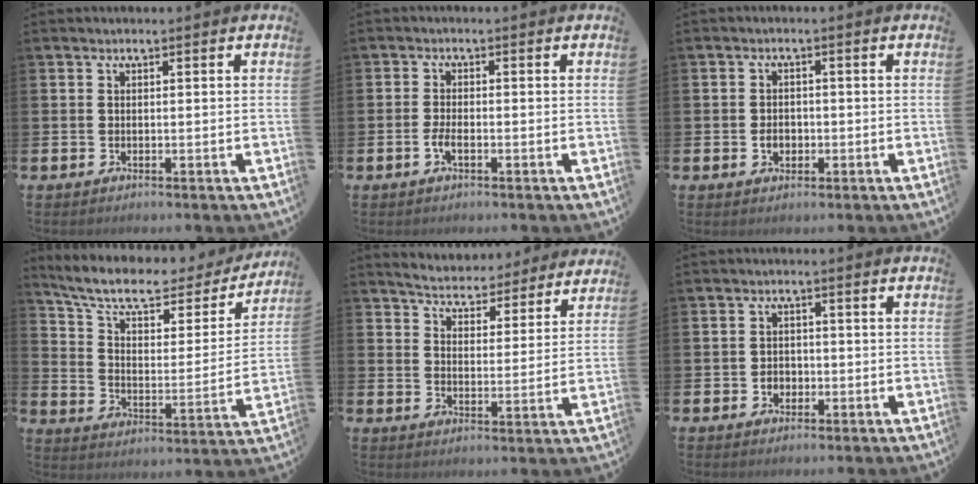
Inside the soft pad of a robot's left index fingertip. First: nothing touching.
{"total": 2.0, "force": [-0.8, 0.7, 1.7], "torque": [-0.034, 0.002, -0.015]}
{"total": 2.1, "force": [-0.4, 1.6, 1.3], "torque": [-0.013, 0.001, -0.013]}
{"total": 9.9, "force": [8.2, 3.1, 4.5], "torque": [-0.108, -0.052, 0.135]}
{"total": 5.2, "force": [5.1, 0.8, 0.0], "torque": [-0.019, -0.043, 0.086]}
{"total": 1.9, "force": [-0.5, 1.7, 0.7], "torque": [-0.003, 0.001, -0.017]}